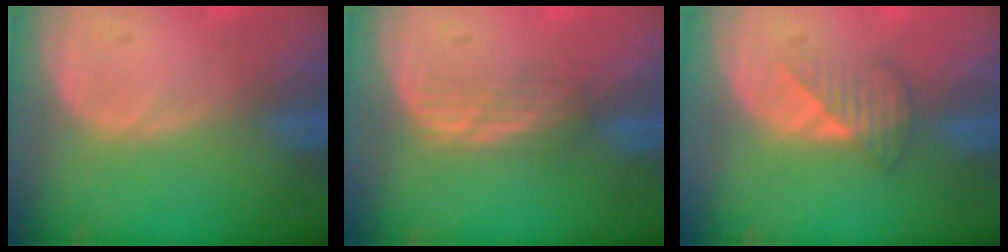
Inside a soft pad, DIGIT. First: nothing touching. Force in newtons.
{"total": 2.9, "press": 2.6, "slide": 1.2}
{"total": 3.5, "press": 3.2, "slide": 1.5}